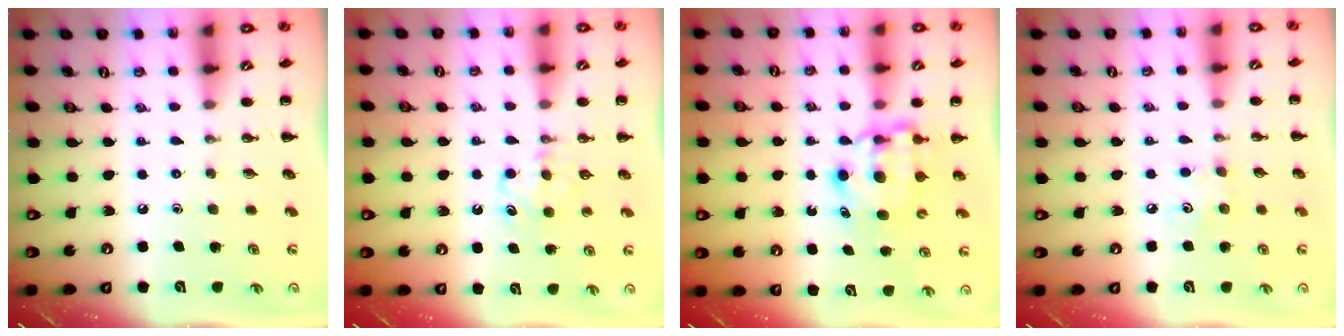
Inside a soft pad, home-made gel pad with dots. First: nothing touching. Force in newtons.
{"total": 5.2, "press": 5.0, "slide": 1.6}
{"total": 6.6, "press": 6.5, "slide": 1.0}
{"total": 3.9, "press": 3.7, "slide": 1.0}